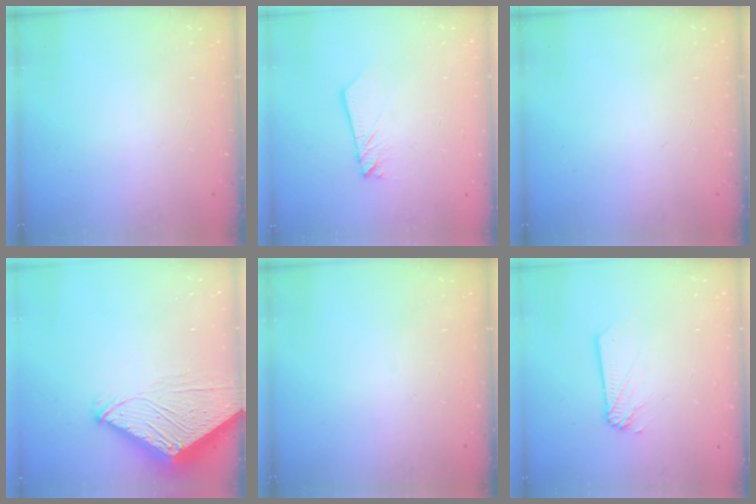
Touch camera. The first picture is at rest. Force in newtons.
{"total": 2.7, "press": 2.6, "slide": 0.3}
{"total": 0.0}
{"total": 7.1, "press": 7.1, "slide": 0.8}
{"total": 0.0}
{"total": 1.9, "press": 1.9, "slide": 0.3}